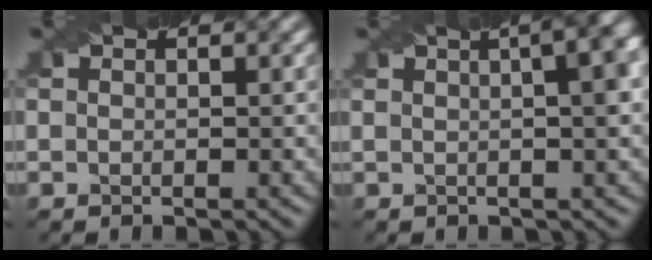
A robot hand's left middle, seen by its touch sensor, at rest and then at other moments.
{"total": 9.6, "force": [2.5, 4.5, 8.1], "torque": [-0.037, 0.053, 0.001]}